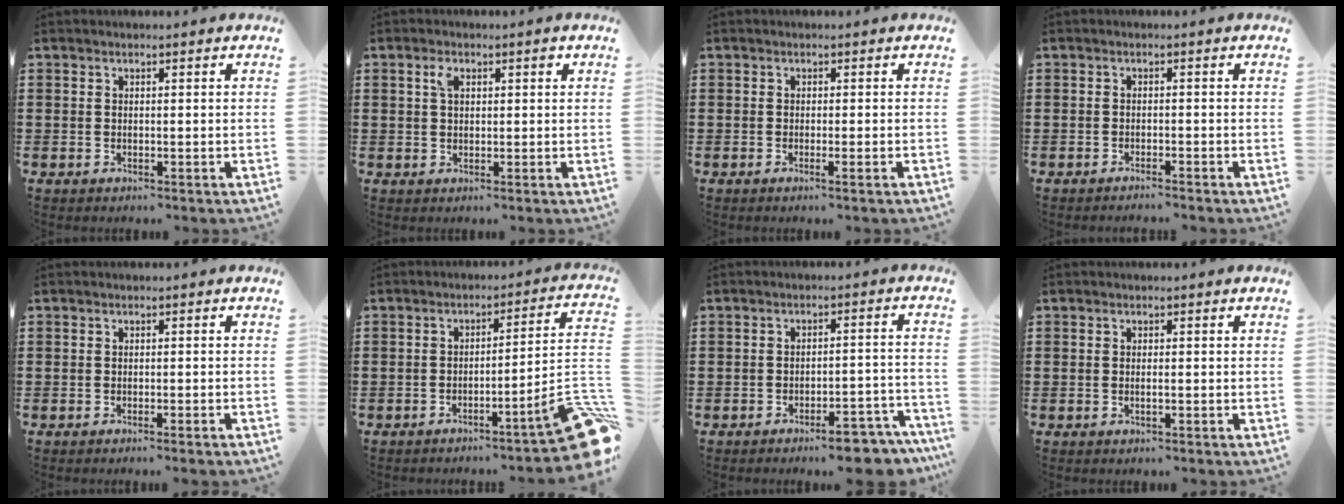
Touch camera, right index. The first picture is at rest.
{"total": 2.7, "force": [1.1, 1.4, 2.1], "torque": [-0.038, 0.005, 0.016]}
{"total": 1.0, "force": [-0.4, -0.3, 0.8], "torque": [-0.013, -0.006, -0.007]}
{"total": 1.0, "force": [-1.0, -0.1, 0.1], "torque": [-0.005, 0.000, -0.020]}
{"total": 0.6, "force": [-0.5, -0.2, 0.4], "torque": [-0.007, -0.002, -0.010]}
{"total": 8.5, "force": [-5.2, 0.9, 6.8], "torque": [-0.085, -0.009, -0.096]}
{"total": 6.0, "force": [-5.4, 0.9, 2.4], "torque": [-0.031, 0.006, -0.098]}
{"total": 0.7, "force": [-0.2, 0.1, 0.7], "torque": [-0.012, -0.005, -0.002]}